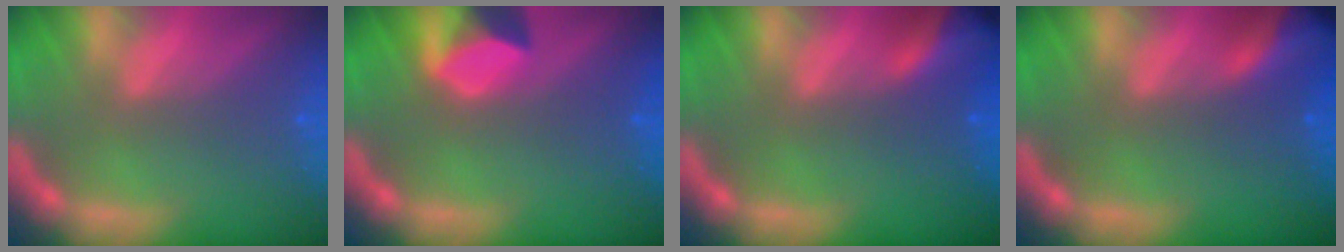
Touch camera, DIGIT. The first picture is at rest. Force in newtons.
{"total": 4.0}
{"total": 6.5}
{"total": 6.9}